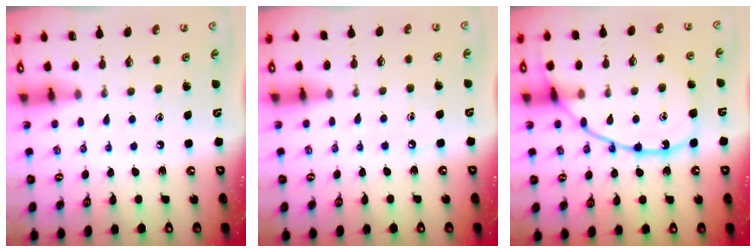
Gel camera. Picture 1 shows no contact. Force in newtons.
{"total": 3.1, "press": 3.0, "slide": 0.4}
{"total": 15.8, "press": 15.7, "slide": 1.6}